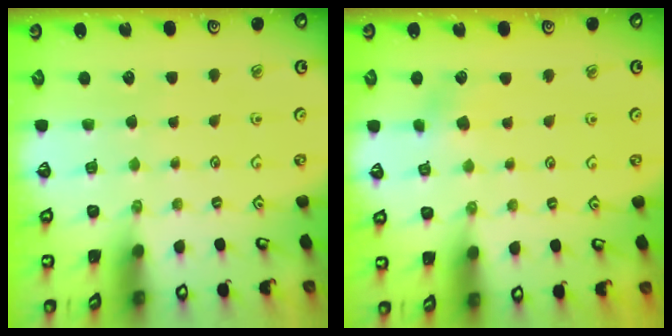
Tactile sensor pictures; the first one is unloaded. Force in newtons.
{"total": 3.9, "press": 3.8, "slide": 0.4}